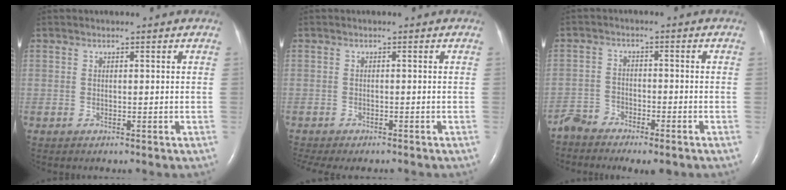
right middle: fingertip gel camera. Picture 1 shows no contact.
{"total": 6.9, "force": [-5.9, 1.9, 3.0], "torque": [-0.044, 0.000, -0.084]}
{"total": 5.4, "force": [-4.7, 1.8, 2.0], "torque": [-0.036, -0.002, -0.082]}